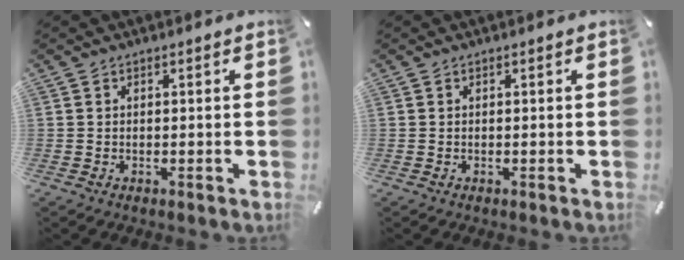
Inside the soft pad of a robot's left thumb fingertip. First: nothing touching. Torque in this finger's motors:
{"motor_torque": [0.00, 0.00, -0.05, 0.08, 0.00]}